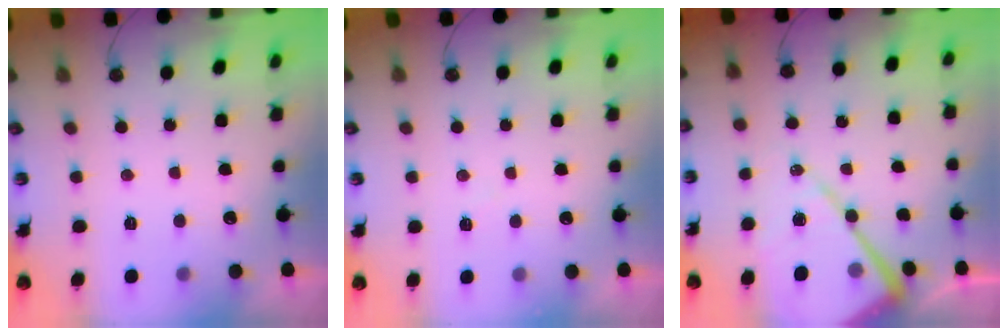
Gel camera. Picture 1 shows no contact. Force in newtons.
{"total": 3.4, "press": 3.3, "slide": 0.6}
{"total": 14.1, "press": 14.0, "slide": 1.4}